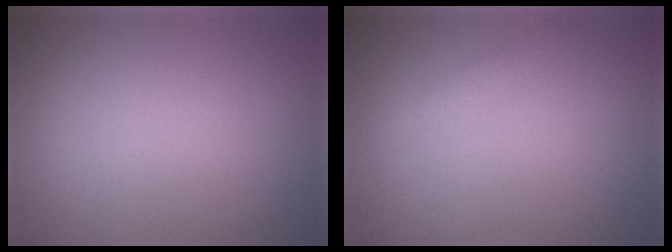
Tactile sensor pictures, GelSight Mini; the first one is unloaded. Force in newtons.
{"total": 1.3, "press": 1.3, "slide": 0.1}